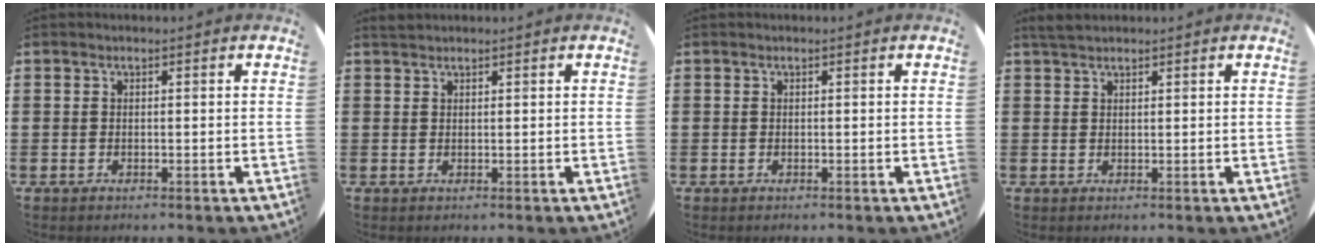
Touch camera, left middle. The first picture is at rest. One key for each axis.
{"total": 0.7, "fx": 0.7, "fy": 0.0, "fz": 0.0, "tx": -0.001, "ty": 0.001, "tz": 0.015}
{"total": 0.0}
{"total": 1.6, "fx": 1.4, "fy": 0.3, "fz": 0.5, "tx": -0.013, "ty": 0.004, "tz": 0.027}